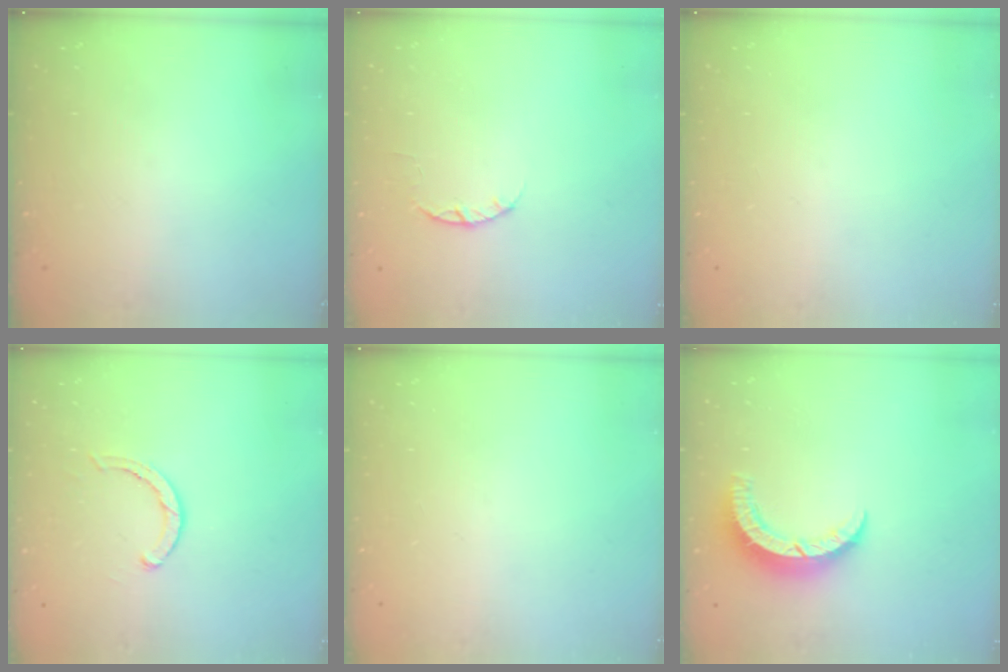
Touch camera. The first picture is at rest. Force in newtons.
{"total": 2.4, "press": 2.4, "slide": 0.4}
{"total": 0.0}
{"total": 2.8, "press": 2.8, "slide": 0.2}
{"total": 0.0}
{"total": 7.4, "press": 7.4, "slide": 0.7}